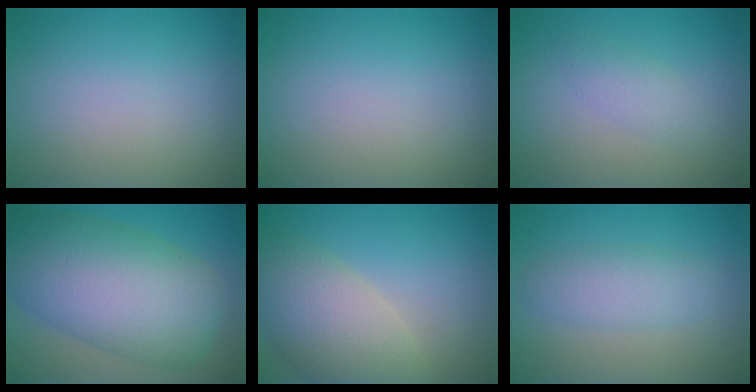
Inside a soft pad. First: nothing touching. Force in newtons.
{"total": 0.0}
{"total": 1.7, "press": 1.7, "slide": 0.1}
{"total": 11.7, "press": 11.7, "slide": 0.3}
{"total": 6.9, "press": 6.9, "slide": 0.9}
{"total": 2.9, "press": 2.9, "slide": 0.1}